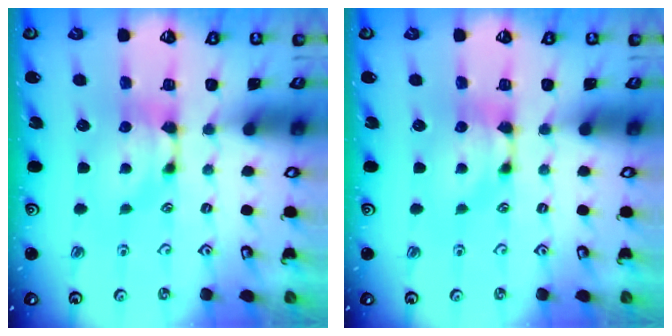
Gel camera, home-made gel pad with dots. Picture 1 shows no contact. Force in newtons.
{"total": 0.0}